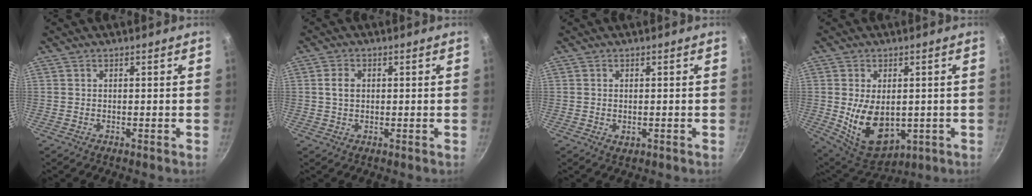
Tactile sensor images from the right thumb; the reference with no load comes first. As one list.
[{"total": 2.9, "force": [0.4, 2.1, 1.9], "torque": [-0.029, 0.005, 0.006]}, {"total": 1.5, "force": [-0.2, 1.0, 1.2], "torque": [-0.018, -0.002, -0.002]}, {"total": 13.0, "force": [-0.9, 8.3, 9.9], "torque": [-0.144, -0.015, 0.011]}]